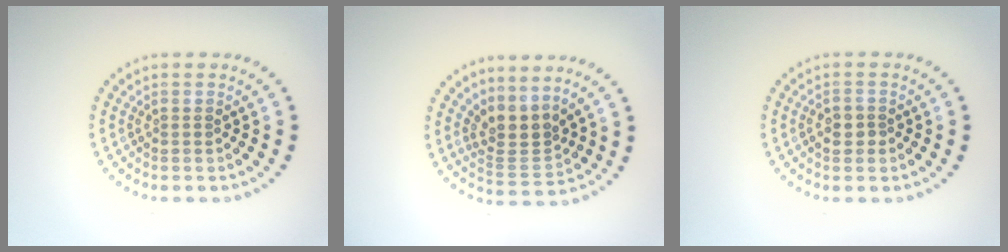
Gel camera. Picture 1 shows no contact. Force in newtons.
{"total": 3.0, "press": 2.0, "slide": 2.3}
{"total": 1.6, "press": 1.6, "slide": 0.2}